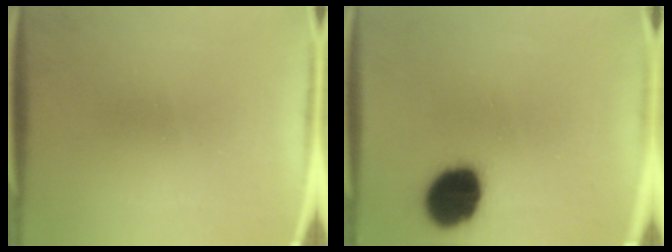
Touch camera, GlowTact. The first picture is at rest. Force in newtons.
{"total": 15.9}